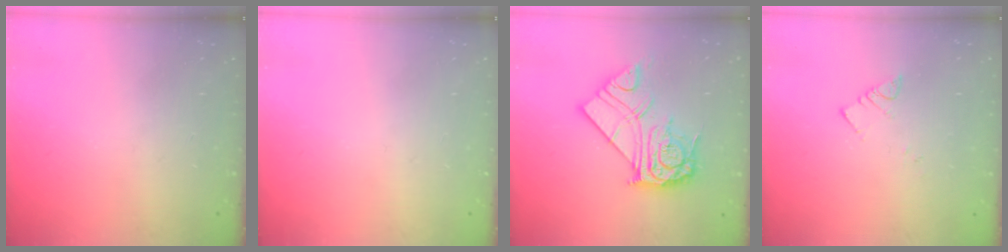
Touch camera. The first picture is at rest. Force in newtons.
{"total": 0.0}
{"total": 17.4, "press": 17.3, "slide": 1.7}
{"total": 3.8, "press": 3.8, "slide": 0.2}